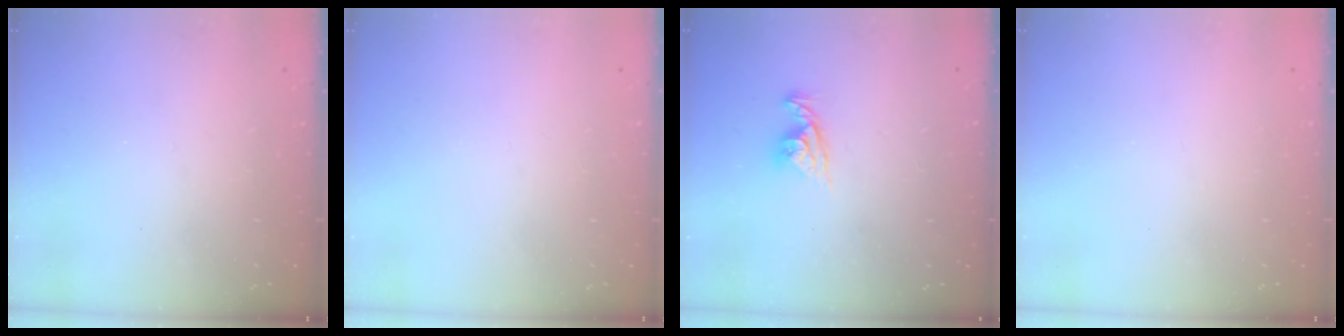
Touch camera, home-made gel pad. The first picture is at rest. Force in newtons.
{"total": 0.0}
{"total": 7.6, "press": 7.6, "slide": 0.6}
{"total": 0.0}